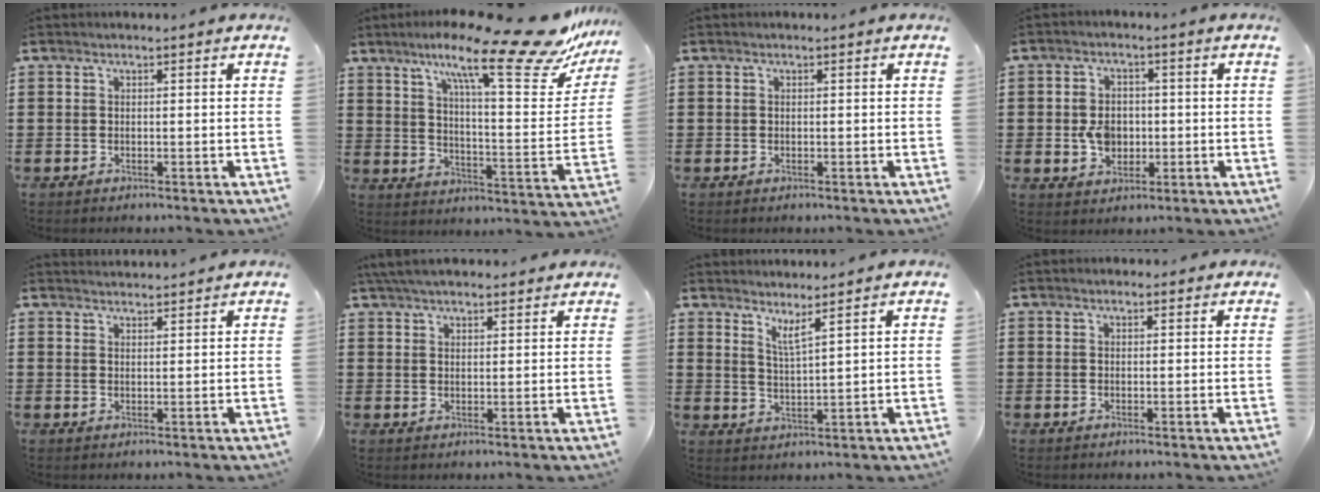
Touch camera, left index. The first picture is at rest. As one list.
[{"total": 16.8, "force": [12.2, 1.4, 11.6], "torque": [-0.206, -0.063, 0.191]}, {"total": 0.0}, {"total": 5.3, "force": [-0.5, 4.1, 3.3], "torque": [-0.070, 0.004, -0.014]}, {"total": 1.8, "force": [1.8, 0.0, -0.1], "torque": [-0.003, 0.000, 0.035]}, {"total": 4.2, "force": [3.8, 0.8, 1.5], "torque": [-0.039, -0.002, 0.071]}, {"total": 3.4, "force": [2.9, -0.4, 1.6], "torque": [-0.040, -0.011, 0.052]}, {"total": 1.7, "force": [-0.7, 1.3, 0.8], "torque": [-0.019, 0.010, -0.017]}]